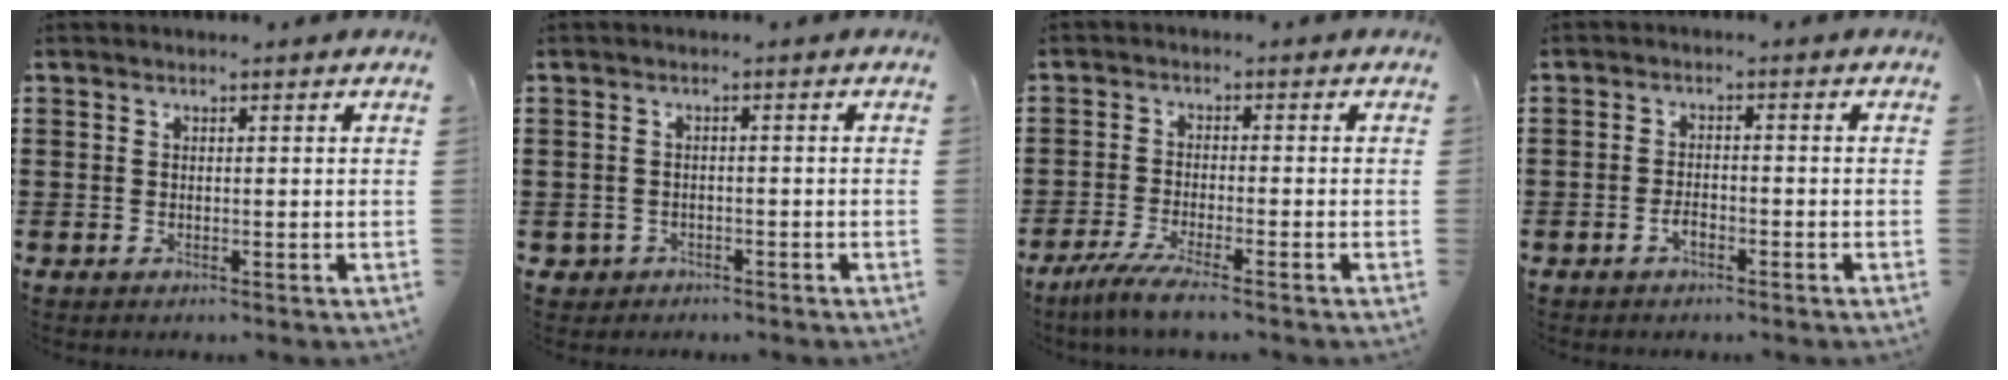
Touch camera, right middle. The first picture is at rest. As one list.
[{"total": 1.2, "force": [-0.9, 0.8, 0.0], "torque": [-0.005, 0.000, -0.022]}, {"total": 4.0, "force": [-3.3, -0.3, 2.3], "torque": [-0.060, -0.019, -0.066]}, {"total": 2.1, "force": [-1.2, 0.9, 1.4], "torque": [-0.028, 0.002, -0.024]}]